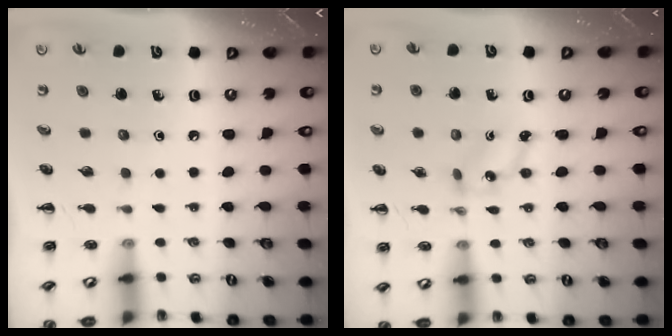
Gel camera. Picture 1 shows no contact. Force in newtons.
{"total": 1.9, "press": 1.9, "slide": 0.3}